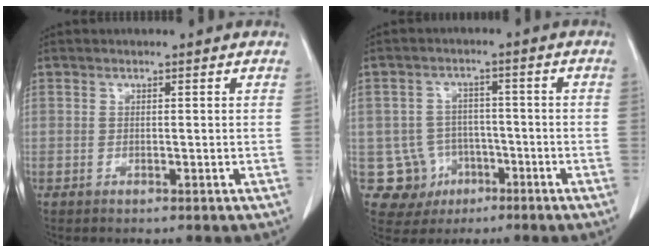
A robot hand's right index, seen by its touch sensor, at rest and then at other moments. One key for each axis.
{"total": 7.3, "fx": -2.4, "fy": 6.9, "fz": 0.8, "tx": -0.016, "ty": 0.010, "tz": -0.029}